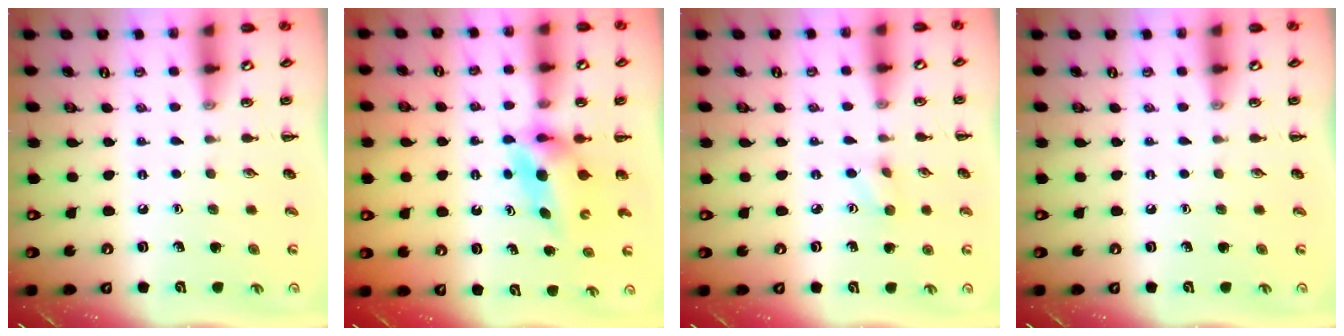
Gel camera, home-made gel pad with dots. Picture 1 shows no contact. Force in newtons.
{"total": 5.5, "press": 5.5, "slide": 0.6}
{"total": 3.5, "press": 3.3, "slide": 1.1}
{"total": 0.0}